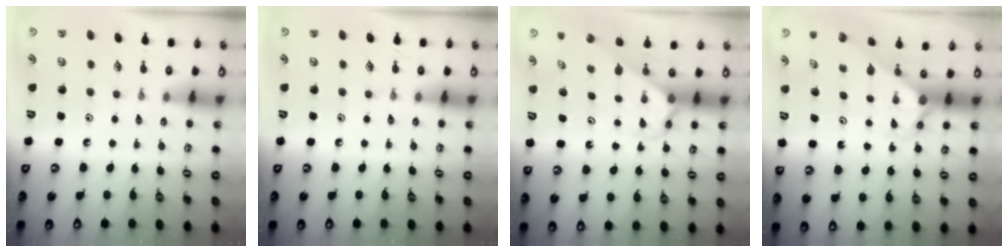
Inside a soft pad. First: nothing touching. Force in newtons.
{"total": 0.0}
{"total": 2.6, "press": 2.6, "slide": 0.2}
{"total": 2.6, "press": 2.5, "slide": 0.3}